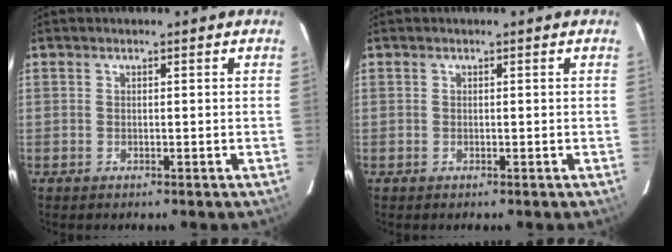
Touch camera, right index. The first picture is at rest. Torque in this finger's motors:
{"motor_torque": [0.00, 0.00, 0.01, 0.00]}